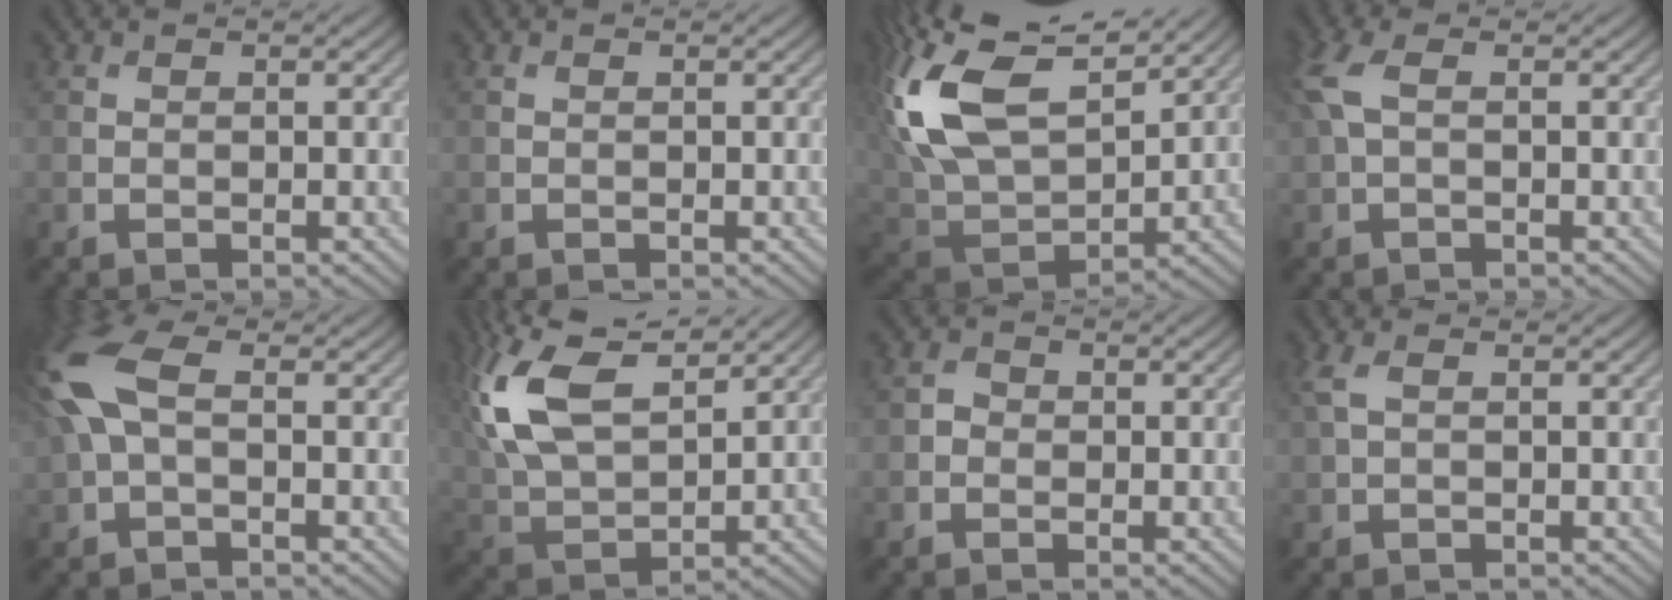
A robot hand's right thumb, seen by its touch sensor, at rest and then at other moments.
{"total": 0.0}
{"total": 16.1, "force": [7.4, 8.4, 11.7], "torque": [-0.288, 0.019, 0.142]}
{"total": 3.7, "force": [1.0, 1.4, 3.3], "torque": [-0.089, 0.013, 0.015]}
{"total": 8.6, "force": [1.5, 4.4, 7.3], "torque": [-0.207, 0.023, 0.023]}
{"total": 13.5, "force": [6.5, 6.3, 9.9], "torque": [-0.246, 0.017, 0.129]}
{"total": 1.2, "force": [-0.3, 1.0, 0.4], "torque": [-0.006, -0.002, -0.010]}
{"total": 2.0, "force": [0.8, 0.7, 1.7], "torque": [-0.048, 0.008, 0.017]}